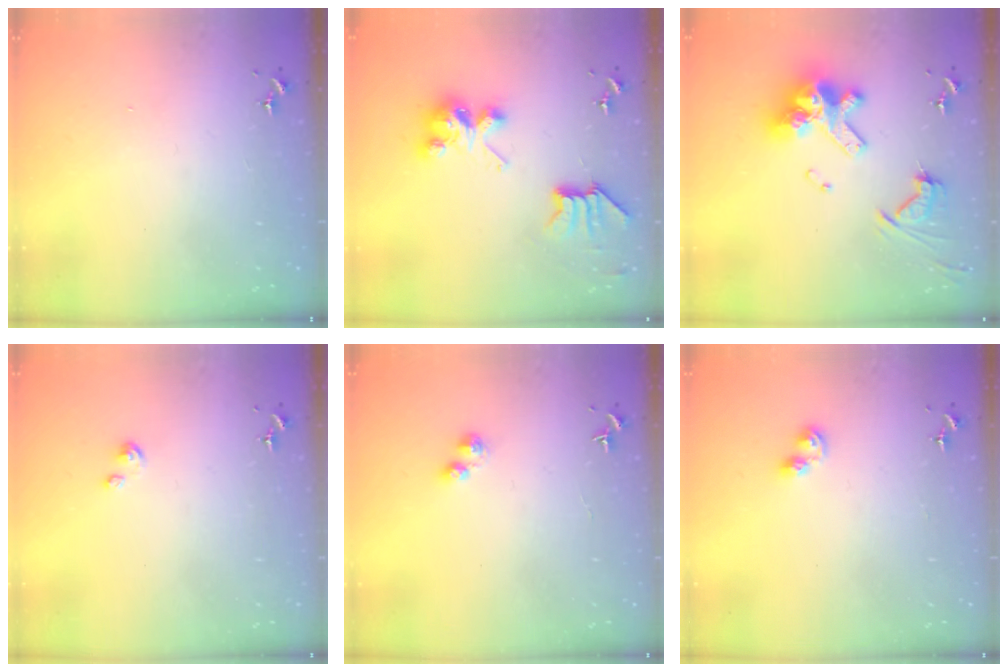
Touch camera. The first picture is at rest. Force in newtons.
{"total": 7.5, "press": 7.5, "slide": 0.1}
{"total": 18.3, "press": 18.2, "slide": 2.1}
{"total": 3.8, "press": 3.8, "slide": 0.4}
{"total": 2.5, "press": 2.5, "slide": 0.4}
{"total": 4.8, "press": 4.8, "slide": 0.5}